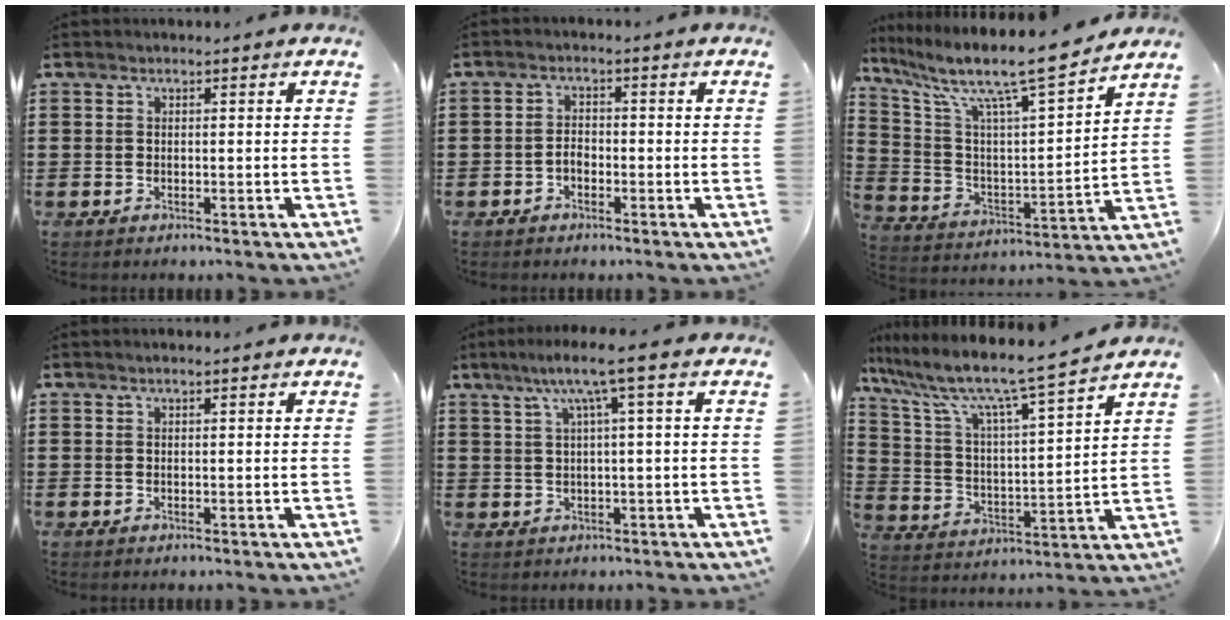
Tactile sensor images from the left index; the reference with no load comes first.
{"total": 2.0, "force": [-0.9, 1.1, 1.4], "torque": [-0.030, 0.004, -0.019]}
{"total": 11.0, "force": [8.8, 1.2, 6.6], "torque": [-0.154, -0.062, 0.139]}
{"total": 0.6, "force": [0.4, 0.0, 0.5], "torque": [-0.008, 0.001, 0.008]}
{"total": 6.7, "force": [2.6, -0.2, 6.2], "torque": [-0.125, 0.004, 0.040]}
{"total": 8.3, "force": [7.0, 0.1, 4.3], "torque": [-0.117, -0.055, 0.108]}